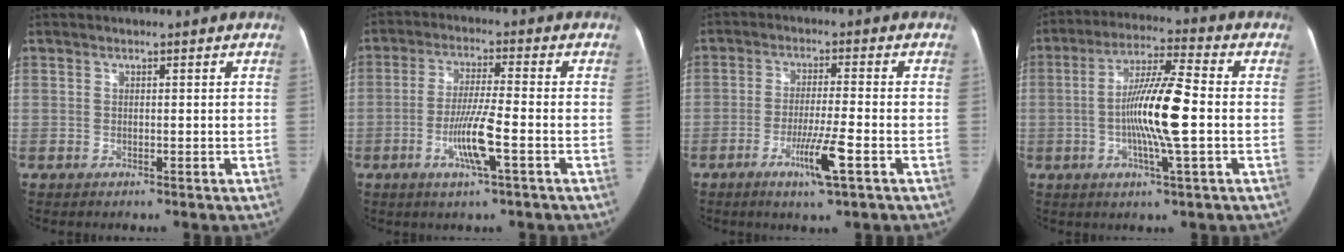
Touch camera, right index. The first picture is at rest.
{"total": 7.6, "force": [-2.7, -0.1, 7.1], "torque": [-0.132, -0.011, -0.055]}
{"total": 6.6, "force": [-3.1, -0.2, 5.9], "torque": [-0.104, -0.014, -0.058]}
{"total": 11.7, "force": [-1.3, 0.4, 11.6], "torque": [-0.216, 0.001, -0.032]}